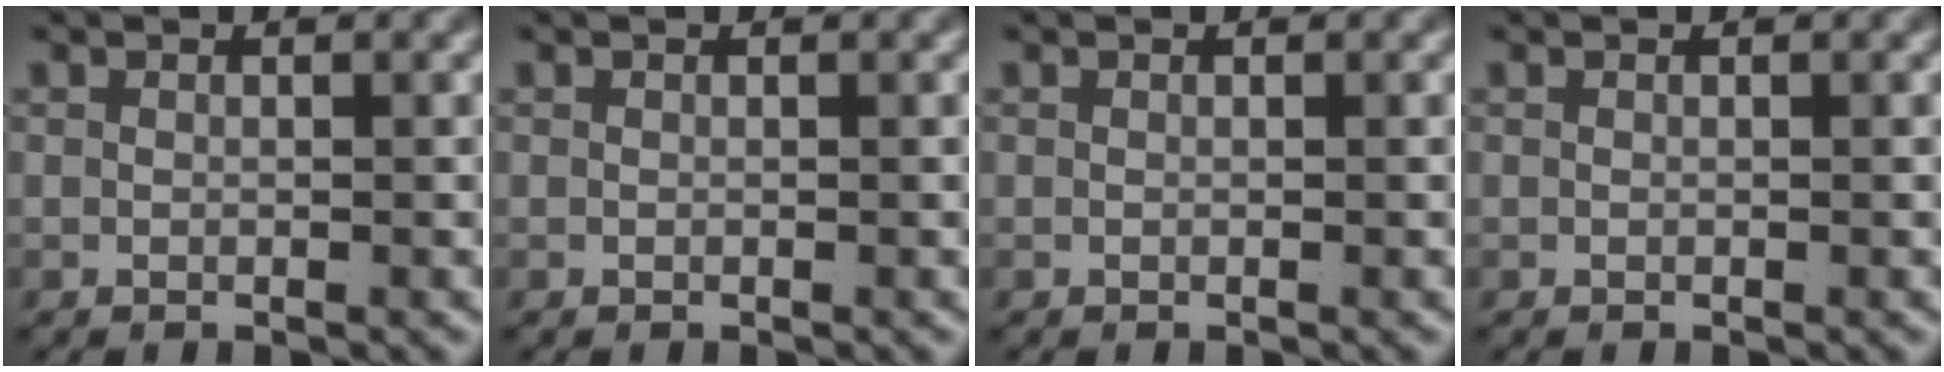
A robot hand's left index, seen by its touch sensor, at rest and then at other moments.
{"total": 0.0}
{"total": 0.0}
{"total": 0.0}